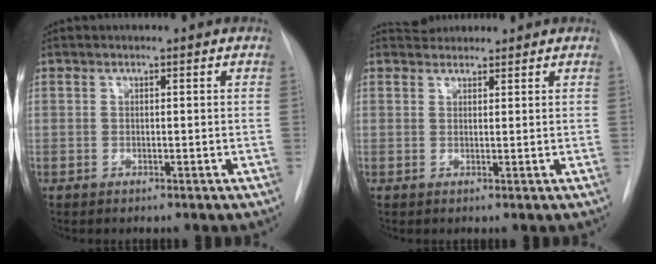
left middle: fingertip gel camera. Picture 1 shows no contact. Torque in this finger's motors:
{"motor_torque": [0.14, -0.16, -0.04, 0.00]}